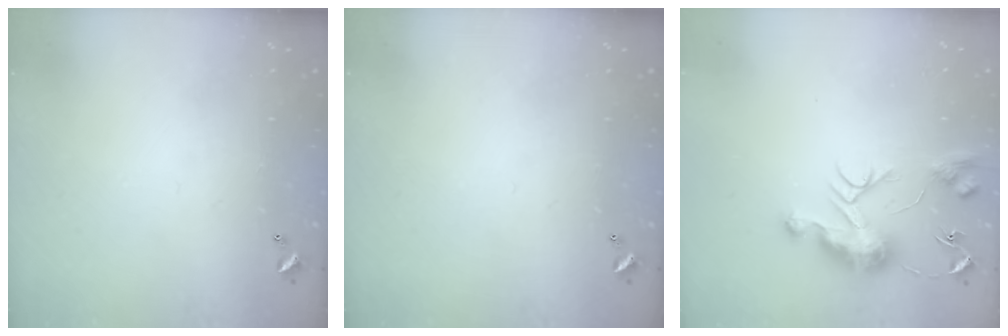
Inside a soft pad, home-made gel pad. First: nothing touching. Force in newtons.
{"total": 0.0}
{"total": 10.1, "press": 10.0, "slide": 0.8}